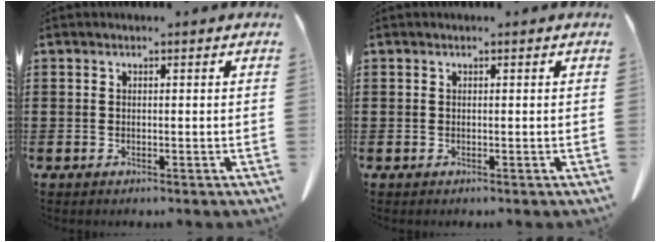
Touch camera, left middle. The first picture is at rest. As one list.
[{"total": 0.0}]